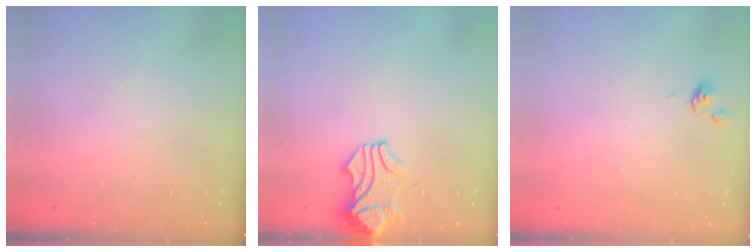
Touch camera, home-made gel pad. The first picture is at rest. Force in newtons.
{"total": 1.7, "press": 1.5, "slide": 0.8}
{"total": 0.0}